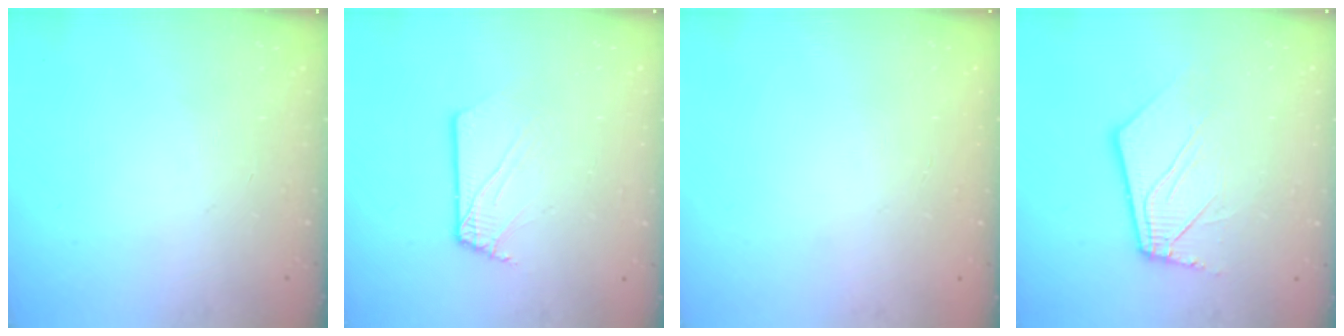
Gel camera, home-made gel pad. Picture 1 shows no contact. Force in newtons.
{"total": 2.4, "press": 2.4, "slide": 0.1}
{"total": 0.0}
{"total": 11.1, "press": 11.0, "slide": 1.5}